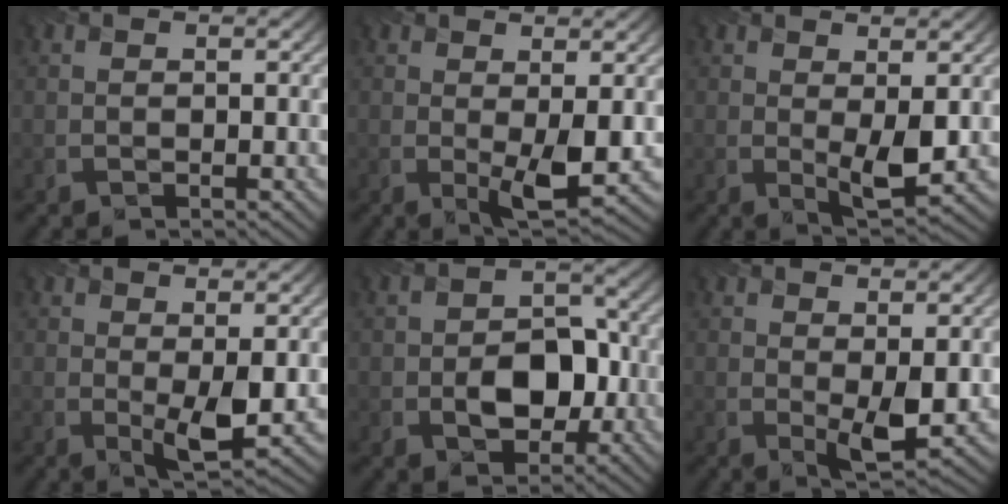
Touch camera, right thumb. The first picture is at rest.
{"total": 4.6, "force": [0.1, 1.4, 4.4], "torque": [-0.083, -0.013, 0.008]}
{"total": 4.2, "force": [0.4, 1.4, 3.9], "torque": [-0.078, -0.012, 0.012]}
{"total": 4.5, "force": [0.2, 1.4, 4.3], "torque": [-0.082, -0.012, 0.010]}
{"total": 6.9, "force": [-1.6, 4.7, 4.8], "torque": [-0.072, -0.005, -0.027]}
{"total": 4.2, "force": [0.4, 1.5, 3.9], "torque": [-0.076, -0.013, 0.013]}